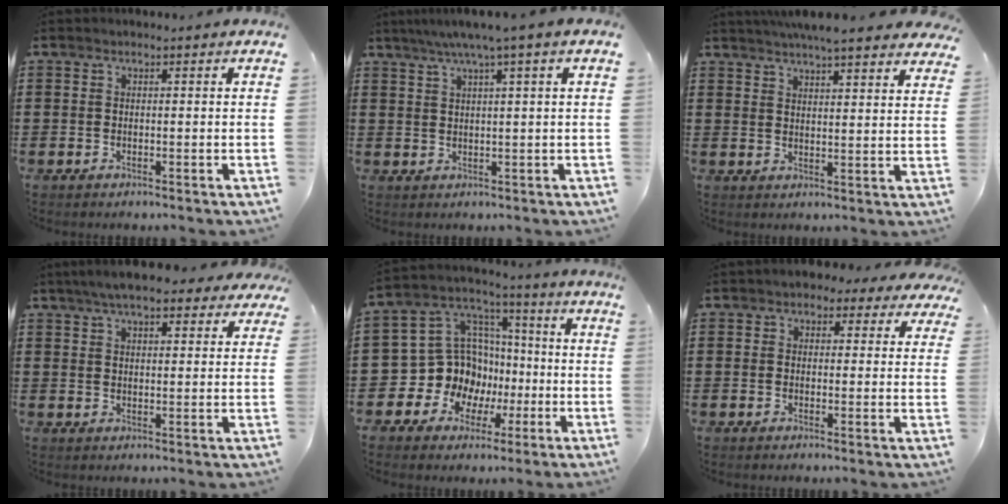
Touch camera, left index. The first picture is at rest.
{"total": 3.7, "force": [2.0, -0.5, 3.0], "torque": [-0.062, -0.001, 0.031]}
{"total": 5.7, "force": [5.3, 0.1, 2.1], "torque": [-0.057, -0.013, 0.096]}
{"total": 6.9, "force": [5.6, 1.7, 3.7], "torque": [-0.086, 0.002, 0.103]}
{"total": 12.2, "force": [-2.0, 11.4, 3.6], "torque": [-0.117, -0.007, -0.026]}
{"total": 2.8, "force": [2.0, 1.6, 1.0], "torque": [-0.022, 0.002, 0.034]}